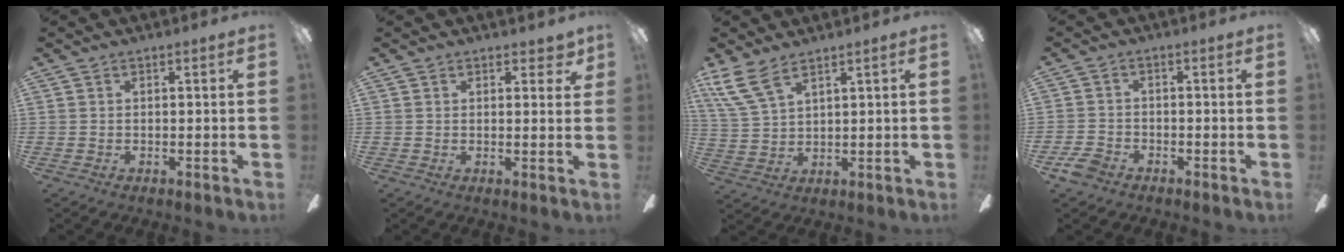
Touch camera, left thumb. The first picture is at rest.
{"total": 3.1, "force": [2.2, 1.5, 1.6], "torque": [-0.011, -0.005, 0.034]}
{"total": 8.3, "force": [6.1, 2.8, 4.9], "torque": [-0.115, -0.021, 0.118]}
{"total": 4.4, "force": [-3.0, 2.5, 1.9], "torque": [-0.051, 0.013, -0.062]}